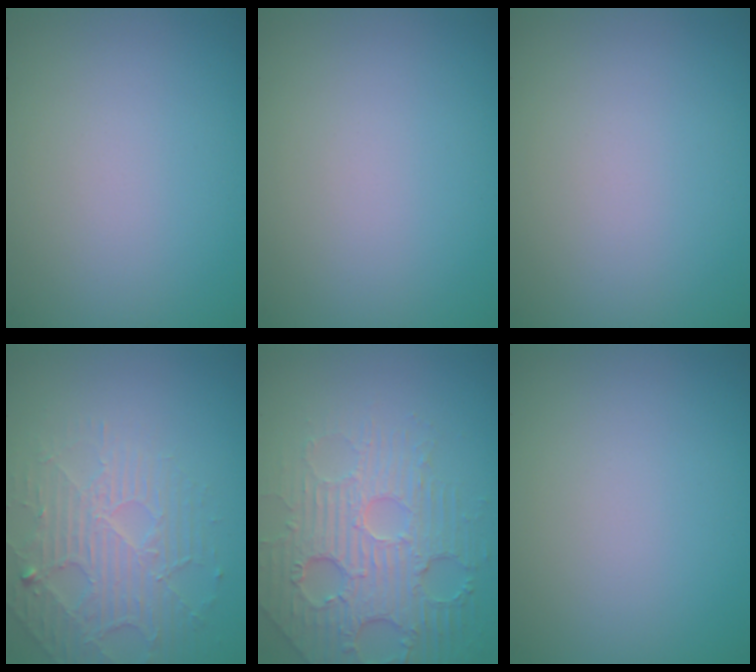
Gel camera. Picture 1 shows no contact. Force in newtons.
{"total": 0.0}
{"total": 0.0}
{"total": 4.7, "press": 3.6, "slide": 3.0}
{"total": 5.9, "press": 4.9, "slide": 3.4}
{"total": 0.0}